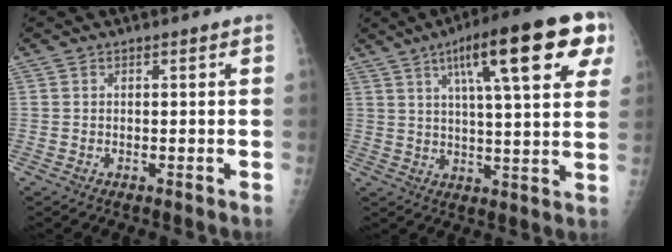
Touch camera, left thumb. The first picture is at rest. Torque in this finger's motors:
{"motor_torque": [2.63, 2.37, 1.50, -0.72, 0.17]}